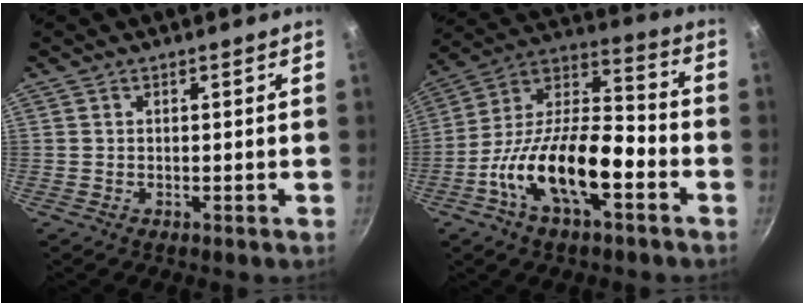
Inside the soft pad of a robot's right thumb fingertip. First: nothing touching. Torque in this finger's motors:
{"motor_torque": [0.41, 0.39, 1.40, -1.37, 0.25]}